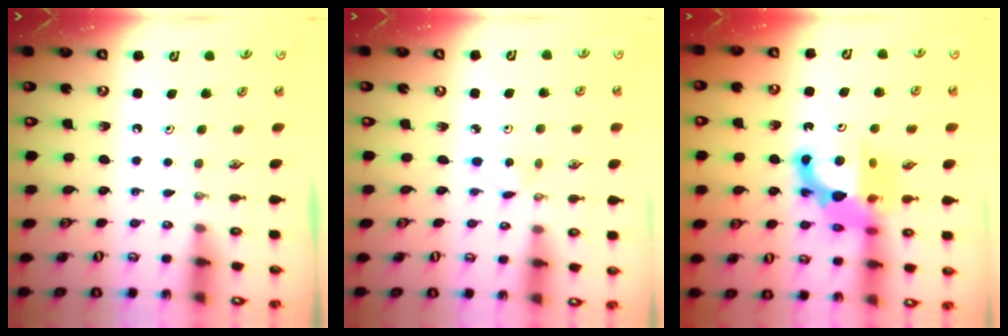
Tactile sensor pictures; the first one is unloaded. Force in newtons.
{"total": 1.3, "press": 1.3, "slide": 0.2}
{"total": 12.8, "press": 12.6, "slide": 2.1}